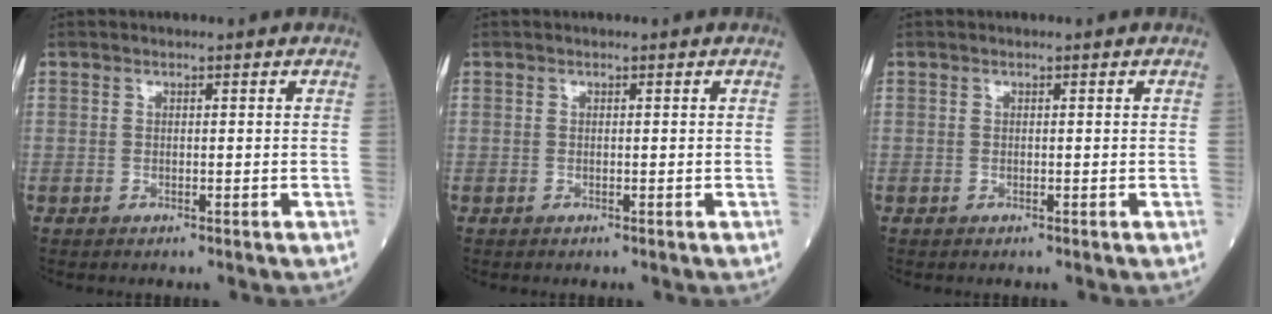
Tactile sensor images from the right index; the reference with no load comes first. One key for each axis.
{"total": 0.0}
{"total": 0.0}